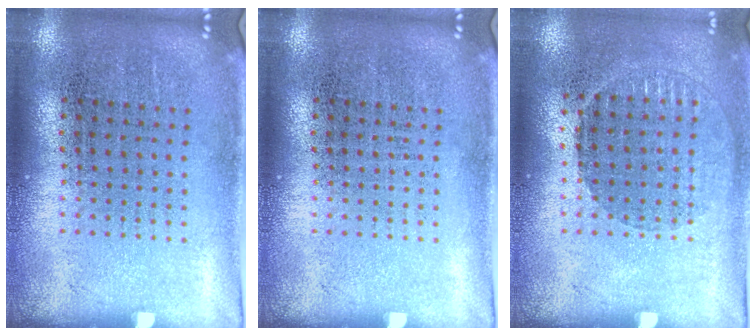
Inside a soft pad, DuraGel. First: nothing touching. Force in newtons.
{"total": 0.0}
{"total": 0.9, "press": 0.8, "slide": 0.4}